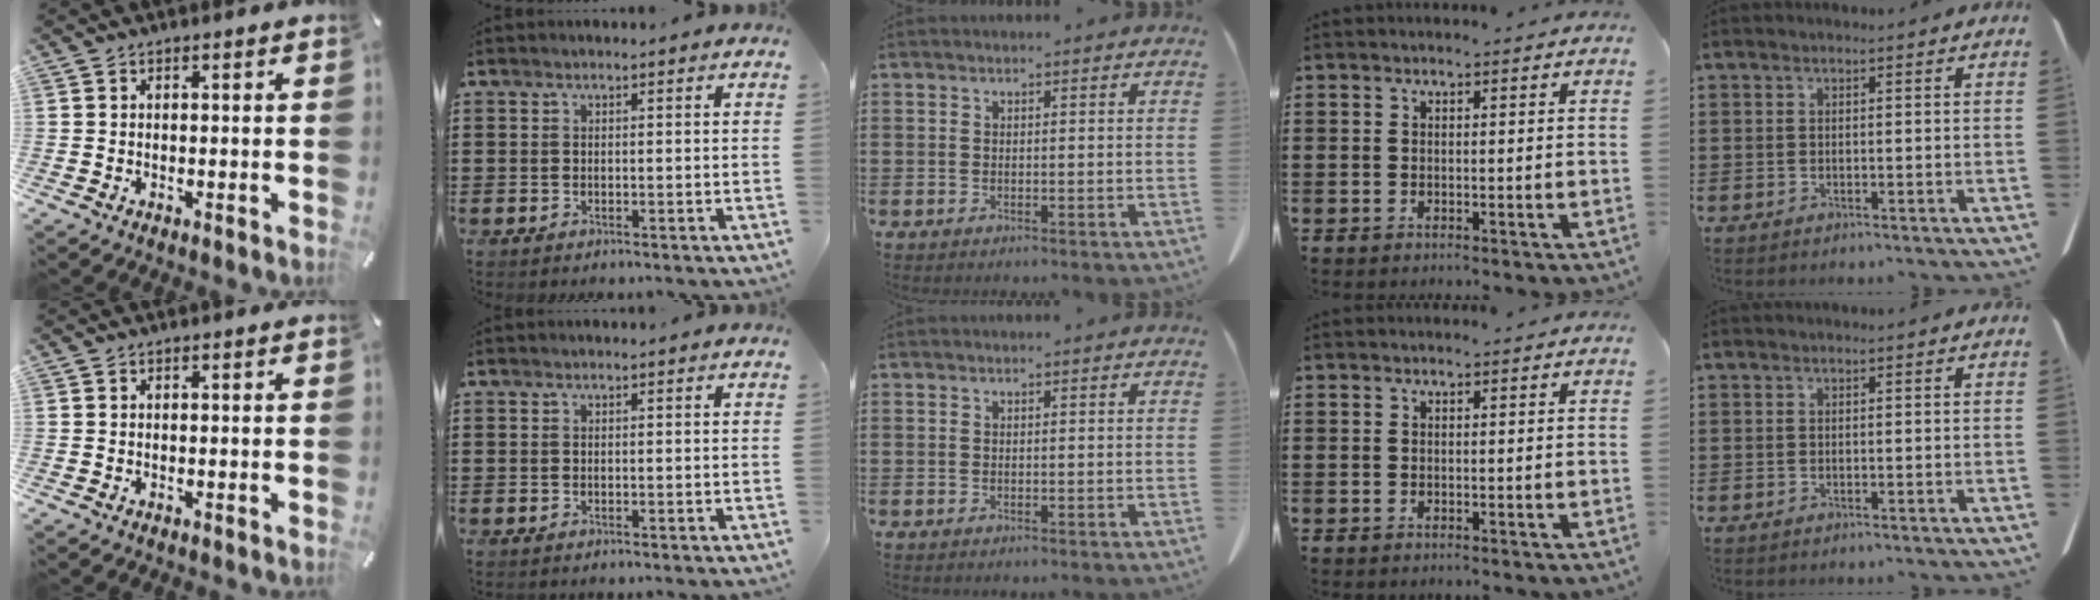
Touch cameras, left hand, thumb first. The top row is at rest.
{}